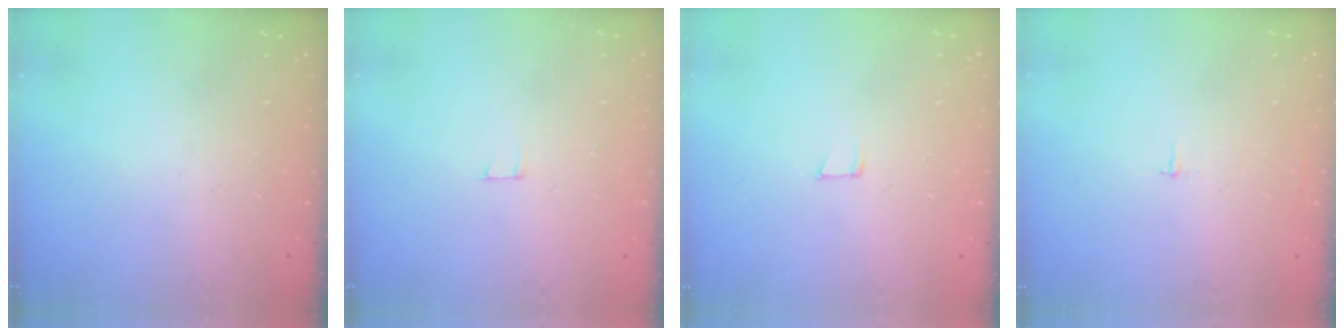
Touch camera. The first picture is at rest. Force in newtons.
{"total": 2.5, "press": 2.5, "slide": 0.2}
{"total": 4.0, "press": 4.0, "slide": 0.3}
{"total": 1.8, "press": 1.8, "slide": 0.1}